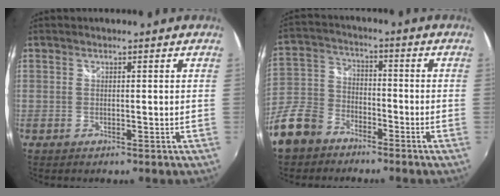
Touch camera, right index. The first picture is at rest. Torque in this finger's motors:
{"motor_torque": [0.03, -0.08, -0.49, -0.21]}